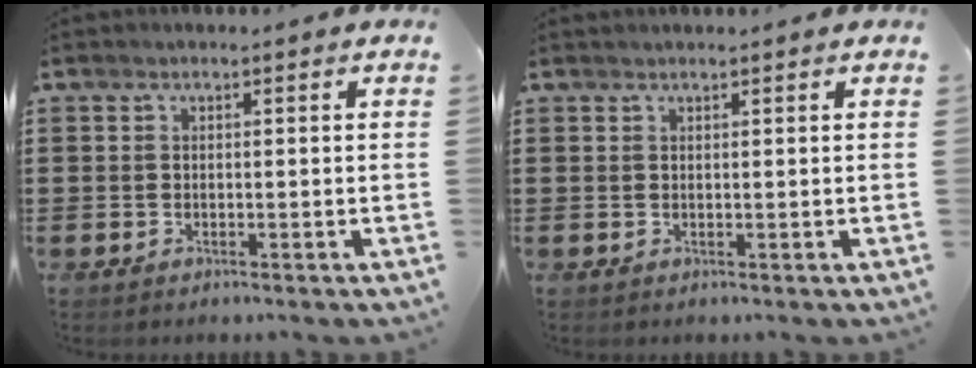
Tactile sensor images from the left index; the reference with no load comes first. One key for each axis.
{"total": 0.6, "fx": 0.6, "fy": 0.0, "fz": 0.1, "tx": -0.003, "ty": -0.001, "tz": 0.011}